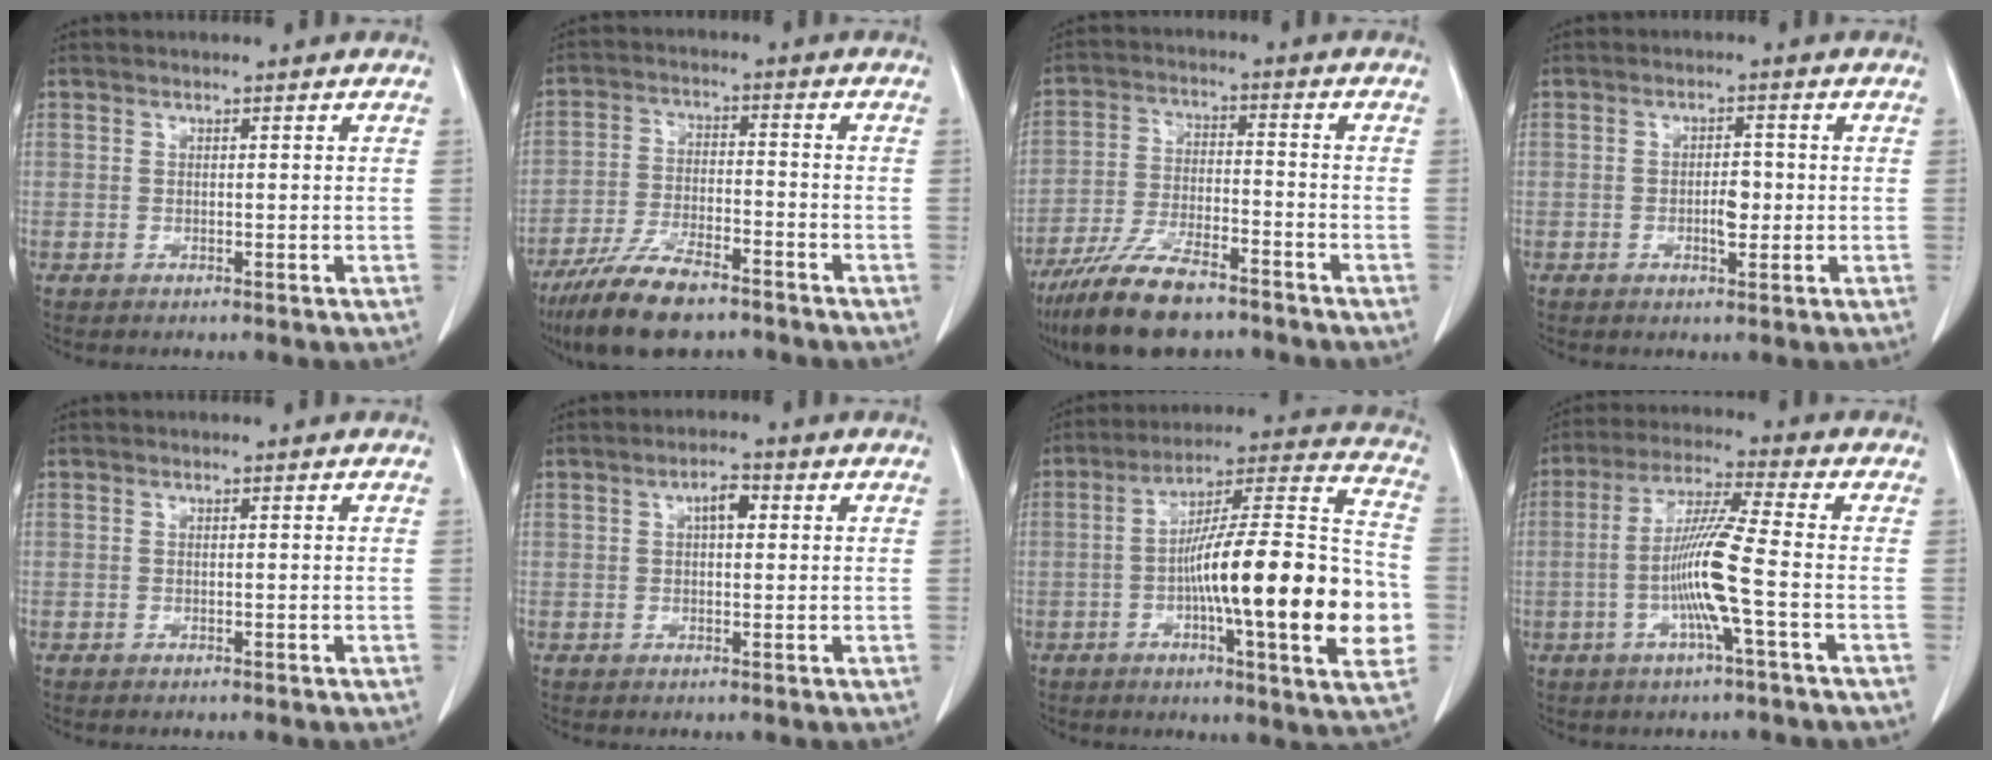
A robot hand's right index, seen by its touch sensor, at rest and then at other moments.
{"total": 11.9, "force": [-9.0, 2.9, 7.1], "torque": [-0.136, -0.022, -0.160]}
{"total": 12.7, "force": [-9.8, 3.1, 7.4], "torque": [-0.142, -0.022, -0.174]}
{"total": 3.2, "force": [-0.5, 1.3, 2.9], "torque": [-0.047, 0.003, -0.005]}
{"total": 0.0}
{"total": 2.9, "force": [0.7, 1.2, 2.5], "torque": [-0.041, 0.009, 0.010]}
{"total": 24.6, "force": [-4.6, 2.3, 24.1], "torque": [-0.318, 0.010, -0.072]}
{"total": 9.9, "force": [-2.3, -0.7, 9.6], "torque": [-0.190, 0.000, -0.048]}